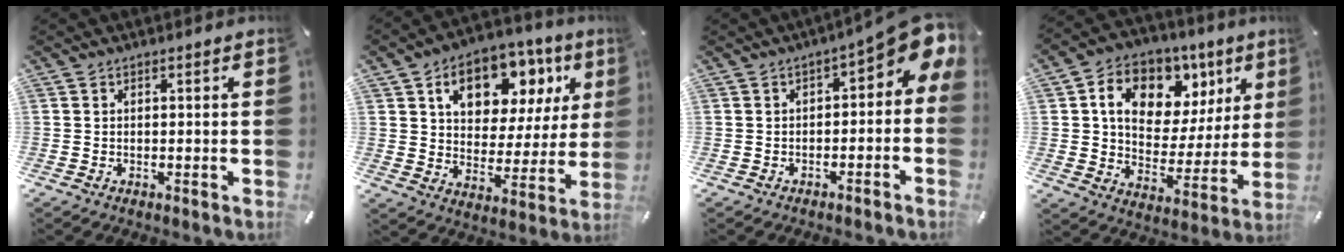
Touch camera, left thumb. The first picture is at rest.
{"total": 15.6, "force": [7.9, 10.3, 8.5], "torque": [-0.129, -0.034, 0.137]}
{"total": 8.3, "force": [2.6, 3.7, 7.0], "torque": [-0.090, -0.025, 0.044]}
{"total": 14.5, "force": [6.7, 10.7, 7.2], "torque": [-0.110, -0.032, 0.120]}